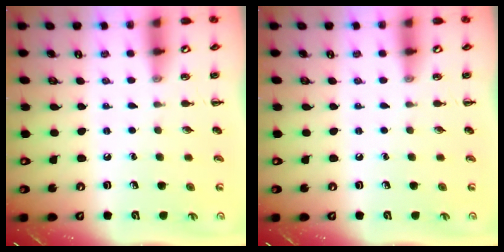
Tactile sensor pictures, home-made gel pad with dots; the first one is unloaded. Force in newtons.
{"total": 0.0}